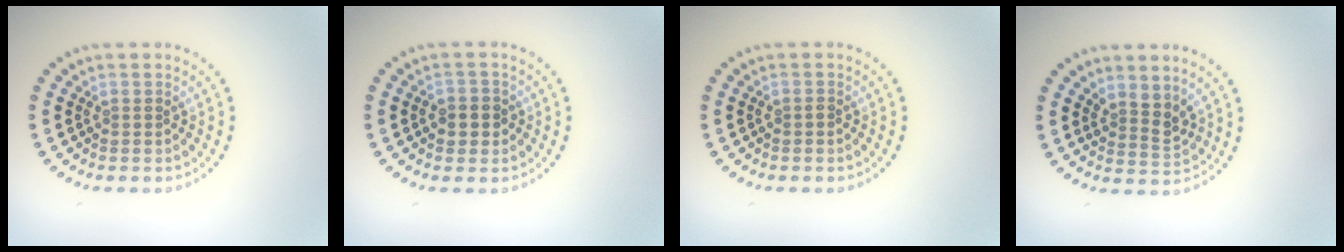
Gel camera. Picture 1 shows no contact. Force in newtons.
{"total": 2.3, "press": 2.1, "slide": 0.8}
{"total": 0.7, "press": 0.7, "slide": 0.1}
{"total": 2.2, "press": 1.7, "slide": 1.4}